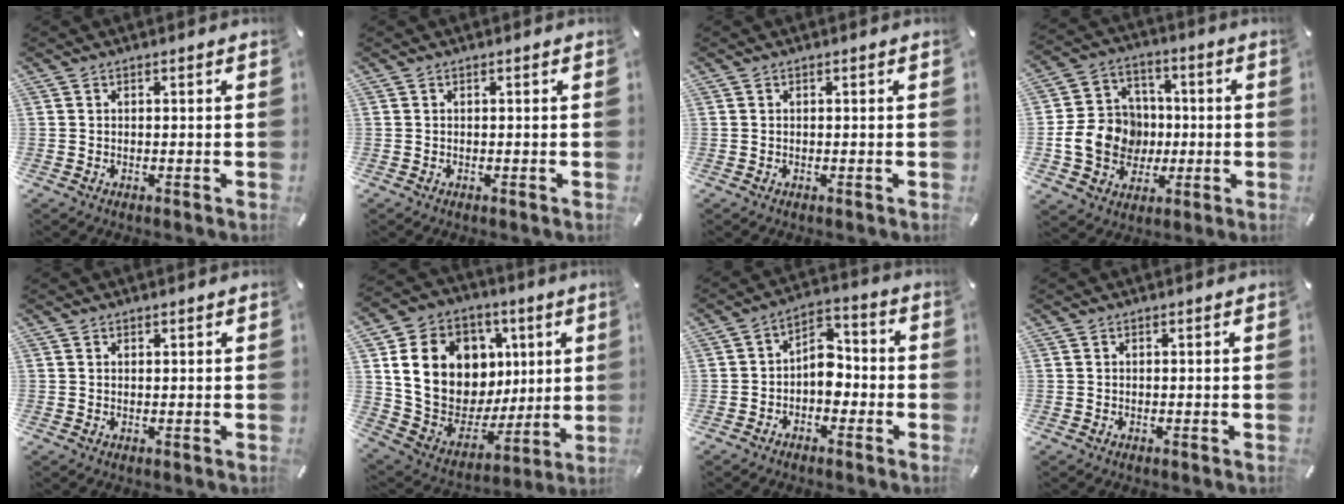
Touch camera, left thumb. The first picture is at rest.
{"total": 0.0}
{"total": 0.0}
{"total": 13.2, "force": [-1.8, 12.0, 5.2], "torque": [-0.100, 0.026, -0.022]}
{"total": 0.7, "force": [0.4, 0.5, 0.1], "torque": [-0.001, 0.001, 0.009]}
{"total": 20.0, "force": [6.0, 15.9, 10.4], "torque": [-0.185, -0.030, 0.129]}
{"total": 7.3, "force": [-2.2, 5.3, 4.6], "torque": [-0.064, 0.016, -0.043]}
{"total": 0.0}